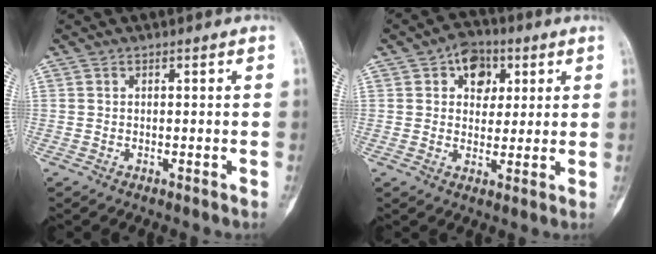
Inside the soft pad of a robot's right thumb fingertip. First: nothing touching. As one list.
[{"total": 7.7, "force": [3.0, 5.7, 4.3], "torque": [-0.020, -0.003, 0.038]}]